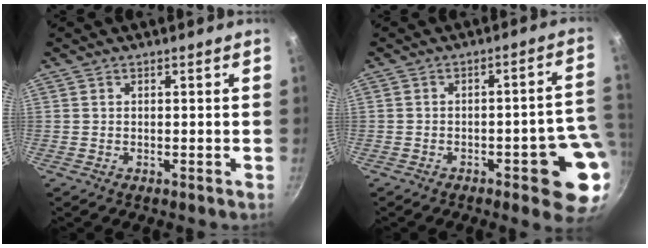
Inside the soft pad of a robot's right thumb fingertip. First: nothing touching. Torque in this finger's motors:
{"motor_torque": [2.00, 1.95, 1.23, -1.34, 0.07]}